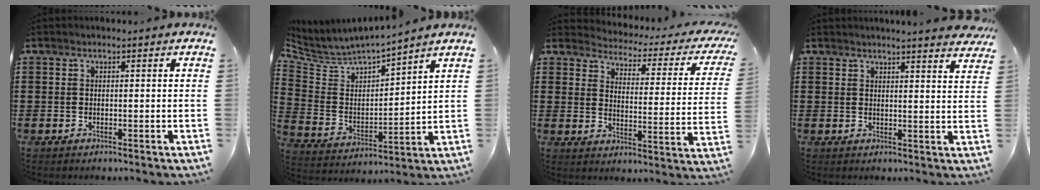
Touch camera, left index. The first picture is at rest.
{"total": 4.1, "force": [3.8, 1.5, 0.6], "torque": [-0.043, -0.031, 0.056]}
{"total": 2.3, "force": [2.2, 0.3, 0.6], "torque": [-0.032, -0.025, 0.028]}
{"total": 3.0, "force": [2.9, -0.5, 0.5], "torque": [-0.011, -0.013, 0.053]}